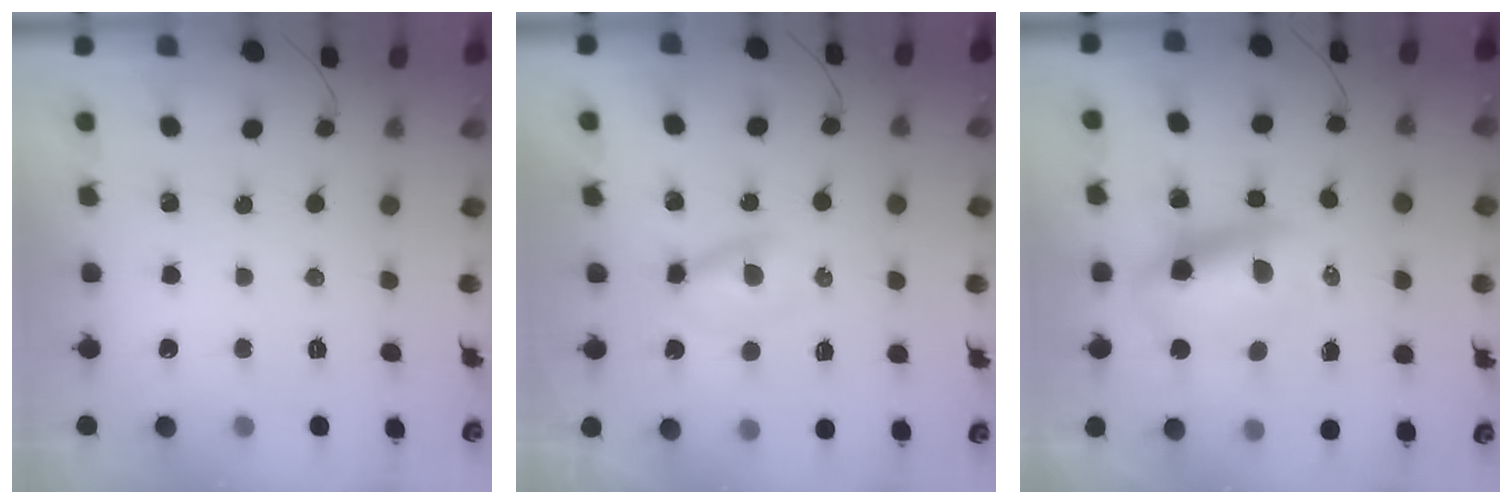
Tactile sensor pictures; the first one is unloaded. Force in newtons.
{"total": 2.8, "press": 2.5, "slide": 1.2}
{"total": 9.2, "press": 8.9, "slide": 2.3}